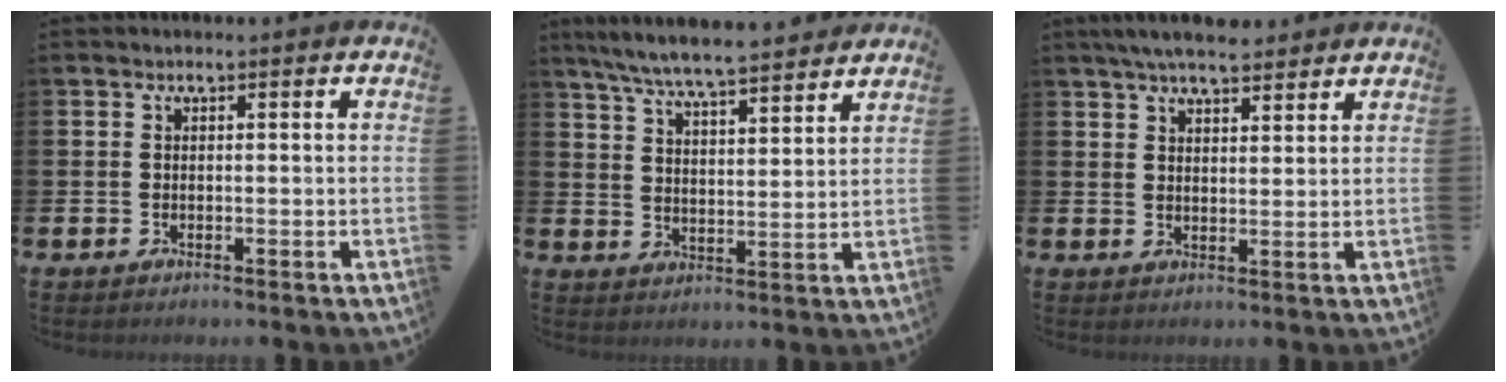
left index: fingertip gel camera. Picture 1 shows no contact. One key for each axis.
{"total": 7.4, "fx": 7.0, "fy": 0.3, "fz": 2.2, "tx": -0.068, "ty": -0.040, "tz": 0.126}
{"total": 5.5, "fx": 5.1, "fy": 1.2, "fz": 1.7, "tx": -0.033, "ty": -0.017, "tz": 0.091}